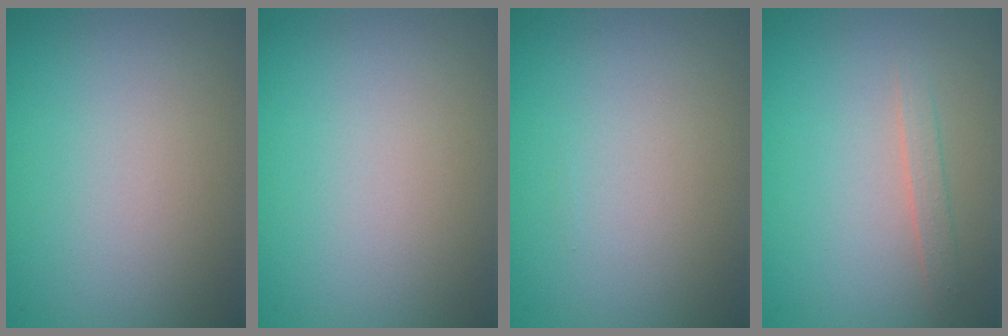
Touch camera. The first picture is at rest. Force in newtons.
{"total": 0.0}
{"total": 0.0}
{"total": 1.2, "press": 1.2, "slide": 0.1}